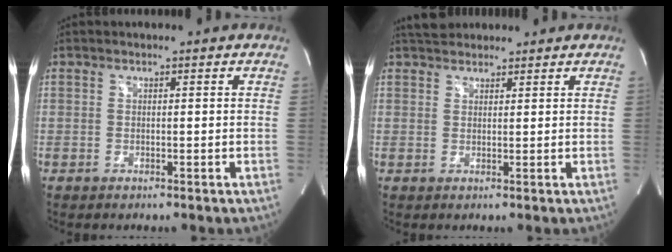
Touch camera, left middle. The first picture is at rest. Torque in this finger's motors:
{"motor_torque": [0.58, -0.51, -0.02, 0.00]}